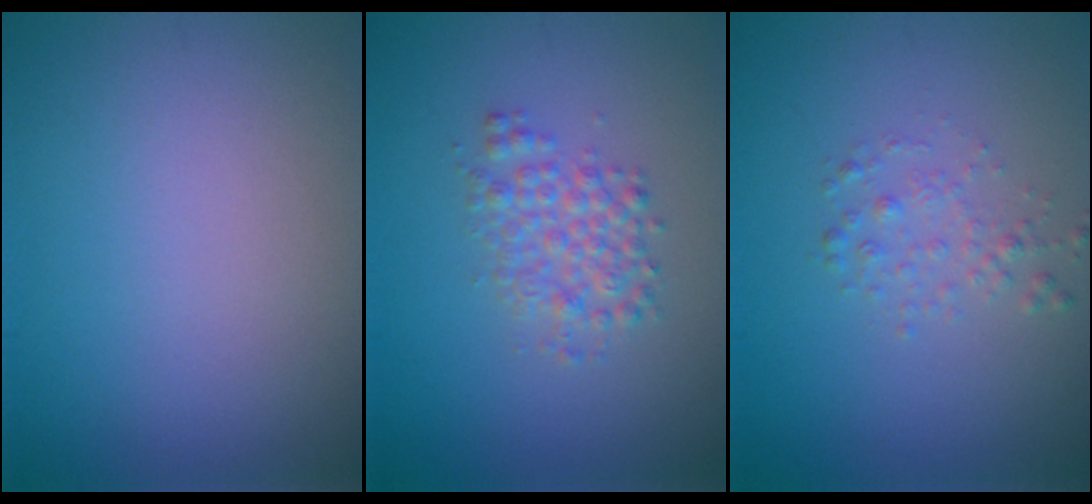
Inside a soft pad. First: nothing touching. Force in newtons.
{"total": 2.6, "press": 2.6, "slide": 0.0}
{"total": 1.4, "press": 1.4, "slide": 0.1}